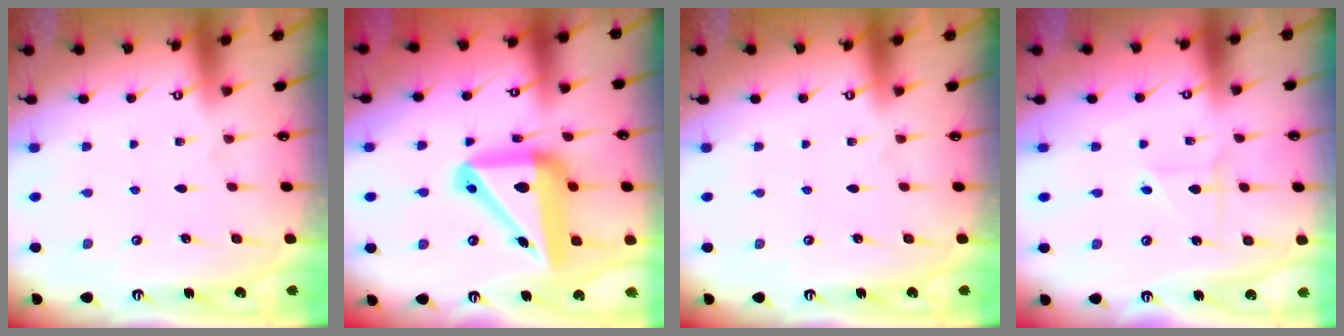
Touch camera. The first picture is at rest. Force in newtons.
{"total": 20.2, "press": 20.0, "slide": 2.9}
{"total": 0.0}
{"total": 2.6, "press": 2.6, "slide": 0.3}